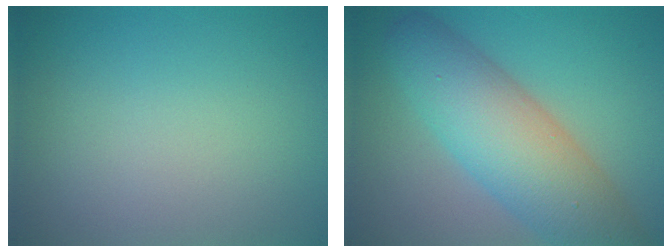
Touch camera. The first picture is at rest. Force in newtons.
{"total": 8.8, "press": 8.8, "slide": 0.3}